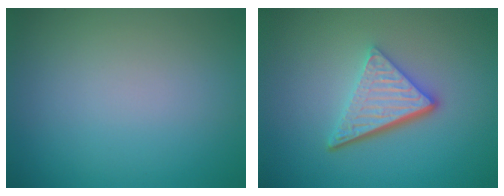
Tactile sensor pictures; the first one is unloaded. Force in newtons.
{"total": 5.0, "press": 3.5, "slide": 3.6}